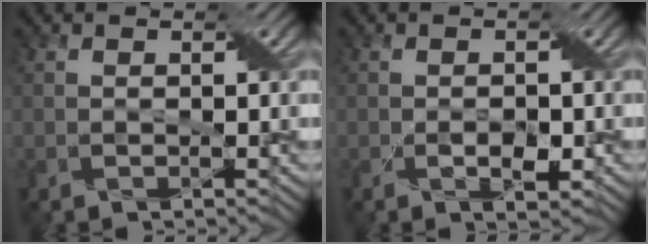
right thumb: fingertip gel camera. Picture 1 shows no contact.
{"total": 1.9, "force": [-0.6, 1.0, 1.5], "torque": [-0.024, -0.006, -0.006]}